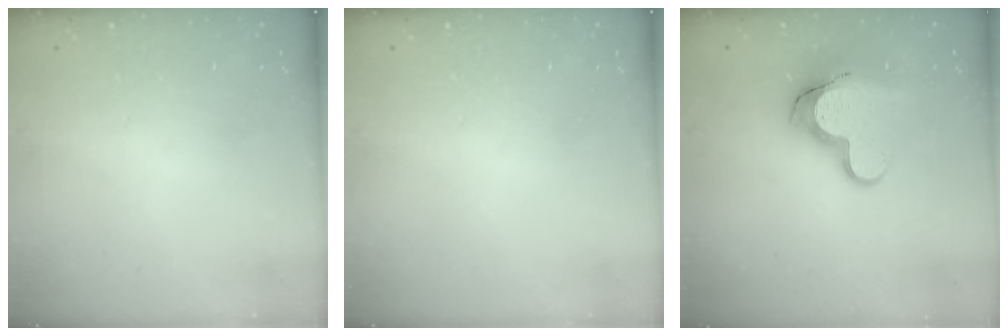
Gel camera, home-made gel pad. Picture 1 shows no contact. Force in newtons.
{"total": 0.0}
{"total": 13.4, "press": 13.4, "slide": 1.1}